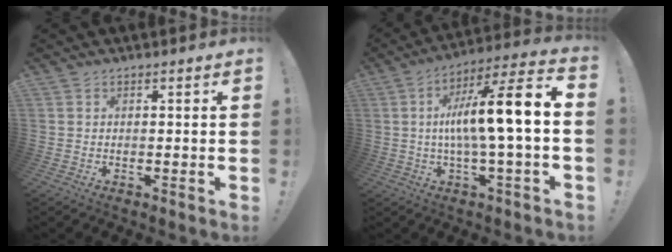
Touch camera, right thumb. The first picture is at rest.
{"total": 14.7, "force": [0.2, 0.9, 14.7], "torque": [-0.247, -0.002, -0.012]}